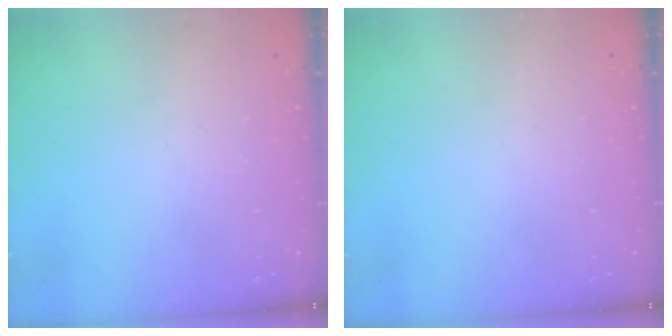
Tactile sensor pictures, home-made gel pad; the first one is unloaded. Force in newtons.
{"total": 0.0}